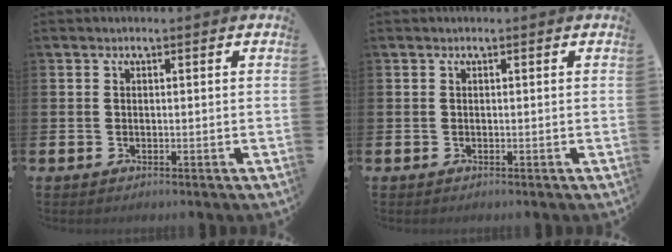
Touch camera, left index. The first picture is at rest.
{"total": 0.0}